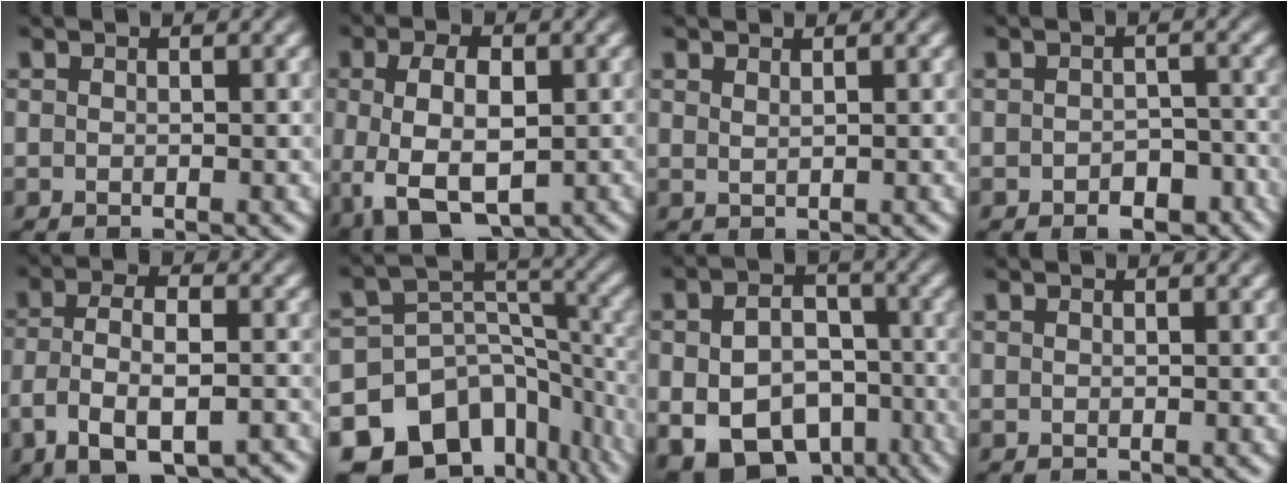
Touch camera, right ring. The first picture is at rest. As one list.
[{"total": 8.7, "force": [-3.0, 6.0, 5.6], "torque": [-0.116, -0.043, -0.024]}, {"total": 1.4, "force": [1.0, -1.0, 0.0], "torque": [0.009, -0.003, 0.027]}, {"total": 3.1, "force": [-2.7, 1.3, 0.7], "torque": [0.006, -0.006, -0.040]}, {"total": 7.0, "force": [-2.7, 4.1, 5.0], "torque": [-0.105, -0.026, -0.025]}, {"total": 15.4, "force": [-6.1, 11.7, 8.0], "torque": [-0.145, -0.051, -0.089]}, {"total": 13.9, "force": [-5.8, 10.8, 6.6], "torque": [-0.115, -0.065, -0.079]}, {"total": 0.0}]